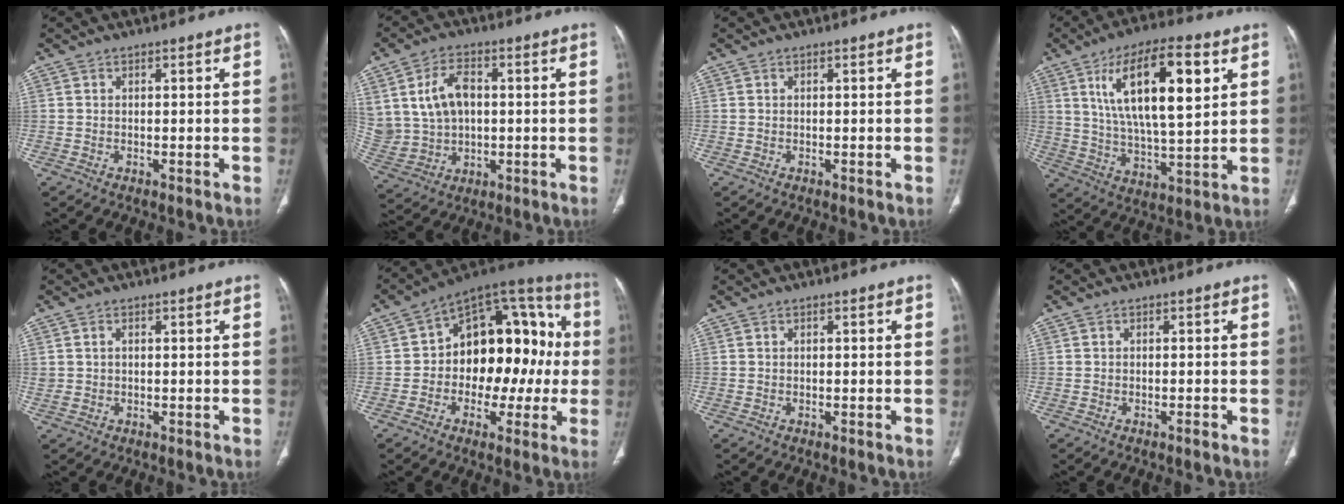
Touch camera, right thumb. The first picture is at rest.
{"total": 9.5, "force": [1.8, 6.3, 6.8], "torque": [-0.127, 0.002, 0.048]}
{"total": 0.0}
{"total": 19.1, "force": [6.9, 6.7, 16.5], "torque": [-0.268, -0.019, 0.120]}
{"total": 1.8, "force": [0.5, 1.3, 1.2], "torque": [-0.027, 0.002, 0.016]}
{"total": 21.4, "force": [-0.3, 13.5, 16.6], "torque": [-0.186, 0.055, -0.007]}
{"total": 0.0}
{"total": 0.7, "force": [-0.5, 0.2, 0.5], "torque": [-0.010, 0.001, -0.010]}